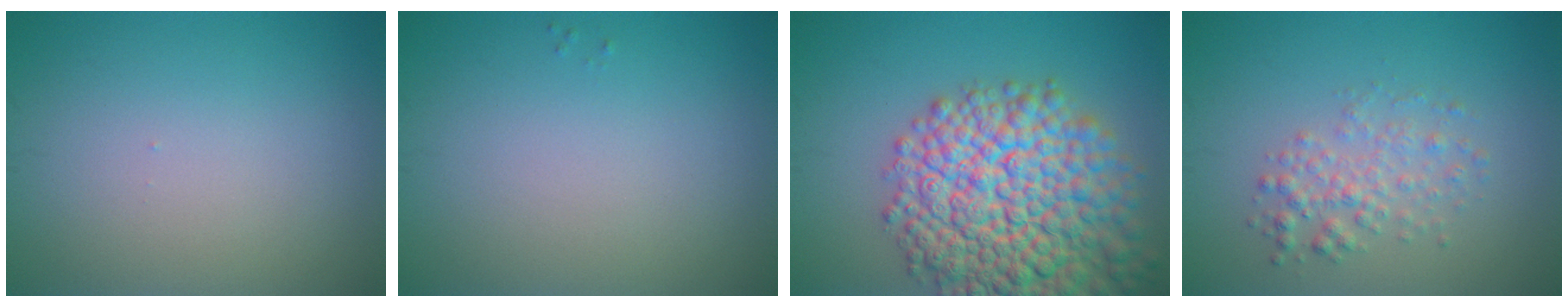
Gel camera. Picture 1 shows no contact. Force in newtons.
{"total": 0.0}
{"total": 13.5, "press": 13.5, "slide": 0.6}
{"total": 2.5, "press": 2.5, "slide": 0.0}